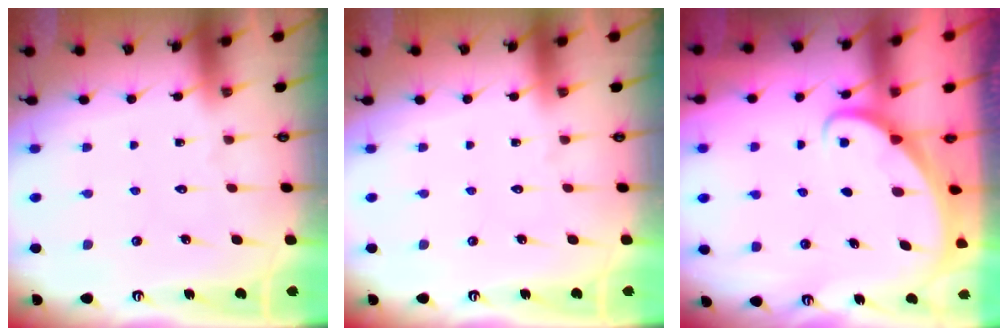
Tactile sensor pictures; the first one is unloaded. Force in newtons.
{"total": 0.0}
{"total": 1.6, "press": 1.6, "slide": 0.0}